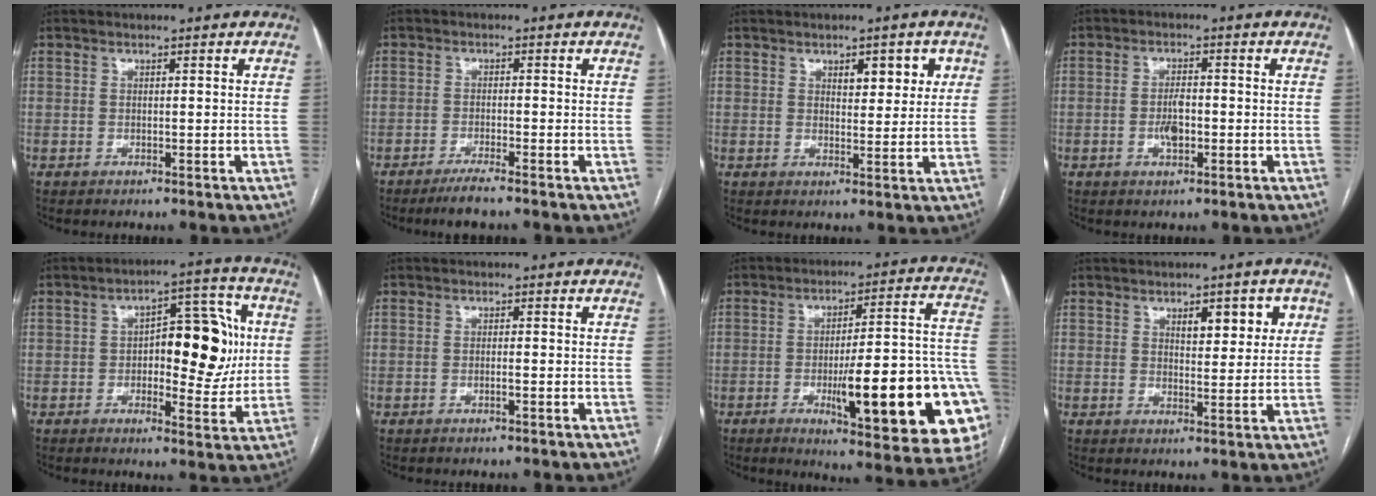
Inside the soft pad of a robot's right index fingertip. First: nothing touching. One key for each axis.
{"total": 3.5, "fx": -2.8, "fy": -0.3, "fz": 2.0, "tx": -0.041, "ty": -0.007, "tz": -0.055}
{"total": 4.8, "fx": 2.1, "fy": 2.1, "fz": 3.8, "tx": -0.047, "ty": 0.005, "tz": 0.029}
{"total": 3.4, "fx": -0.9, "fy": 1.3, "fz": 3.0, "tx": -0.059, "ty": 0.003, "tz": -0.012}
{"total": 13.1, "fx": 0.9, "fy": 5.6, "fz": 11.8, "tx": -0.156, "ty": 0.030, "tz": 0.019}
{"total": 1.0, "fx": -0.4, "fy": 0.0, "fz": 0.9, "tx": -0.018, "ty": 0.002, "tz": -0.004}
{"total": 24.9, "fx": -7.0, "fy": 4.1, "fz": 23.5, "tx": -0.235, "ty": 0.005, "tz": -0.083}
{"total": 5.6, "fx": 2.5, "fy": 2.3, "fz": 4.5, "tx": -0.058, "ty": 0.005, "tz": 0.035}